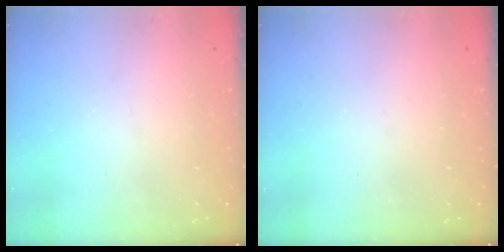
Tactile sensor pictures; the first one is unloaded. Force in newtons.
{"total": 0.0}